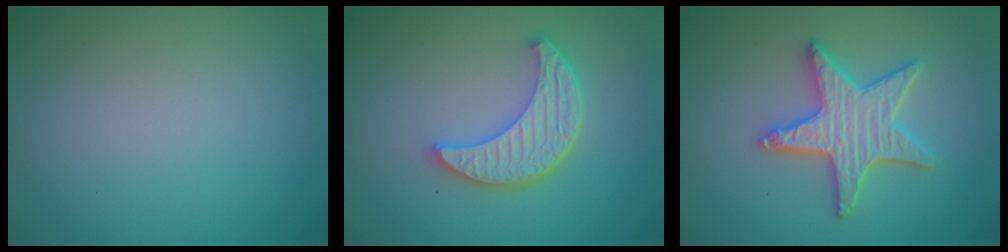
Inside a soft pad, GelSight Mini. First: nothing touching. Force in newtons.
{"total": 5.6, "press": 4.3, "slide": 3.6}
{"total": 4.9, "press": 4.9, "slide": 0.9}